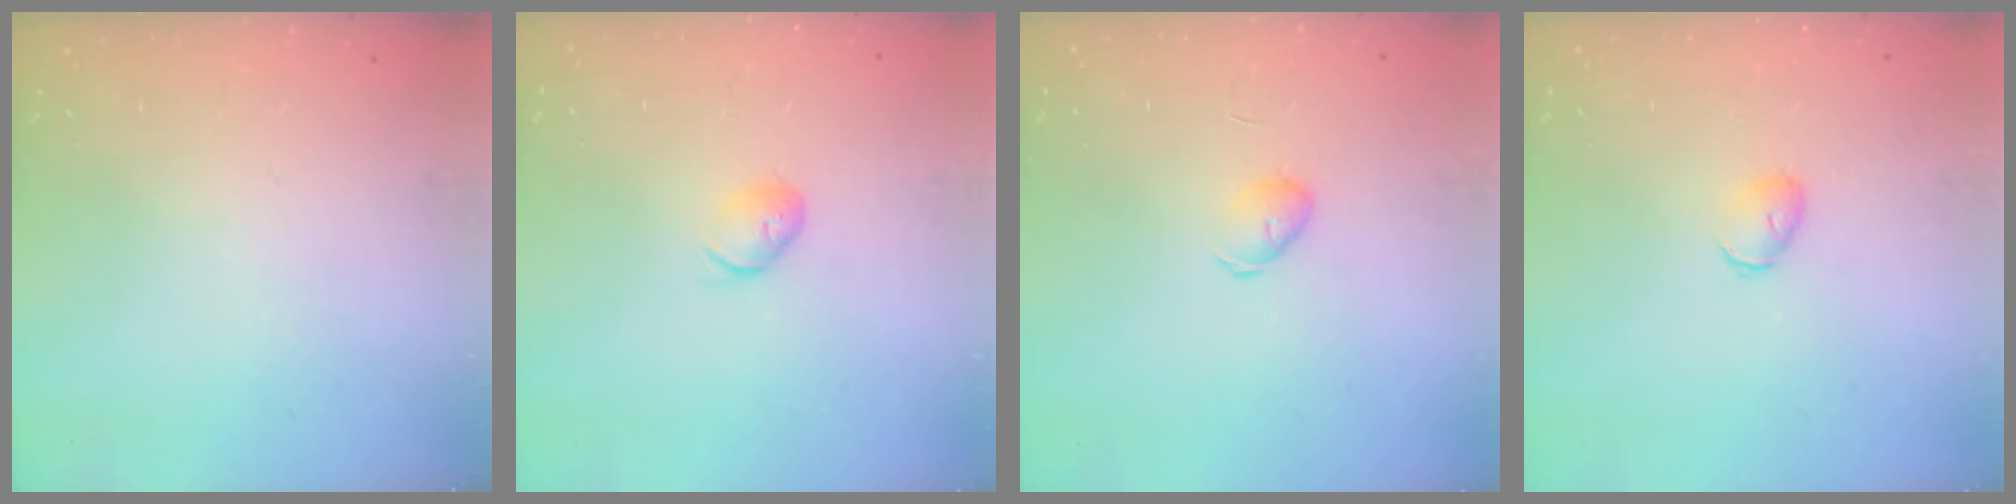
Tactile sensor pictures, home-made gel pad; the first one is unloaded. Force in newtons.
{"total": 6.4, "press": 6.3, "slide": 1.2}
{"total": 4.5, "press": 4.5, "slide": 0.5}
{"total": 4.6, "press": 4.4, "slide": 1.4}